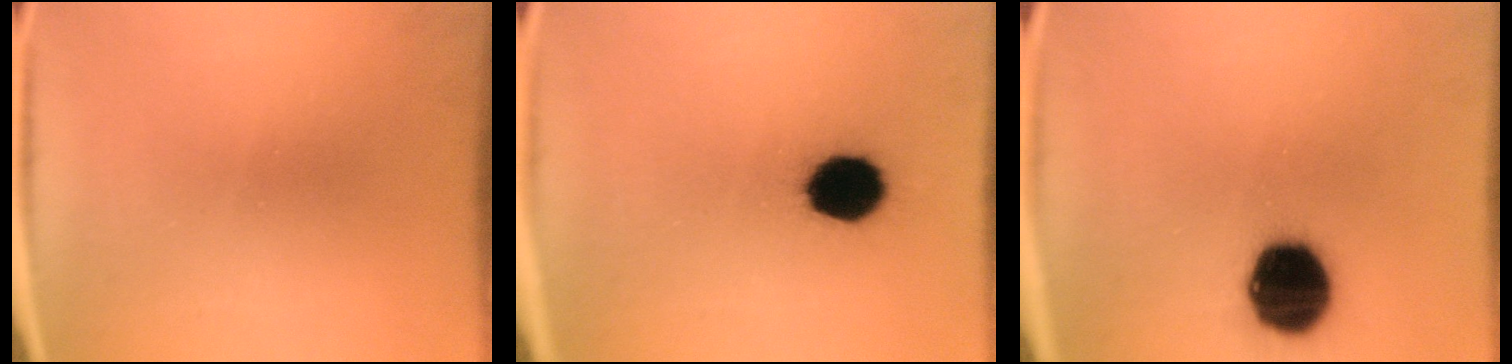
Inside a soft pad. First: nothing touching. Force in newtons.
{"total": 11.9}
{"total": 17.2}